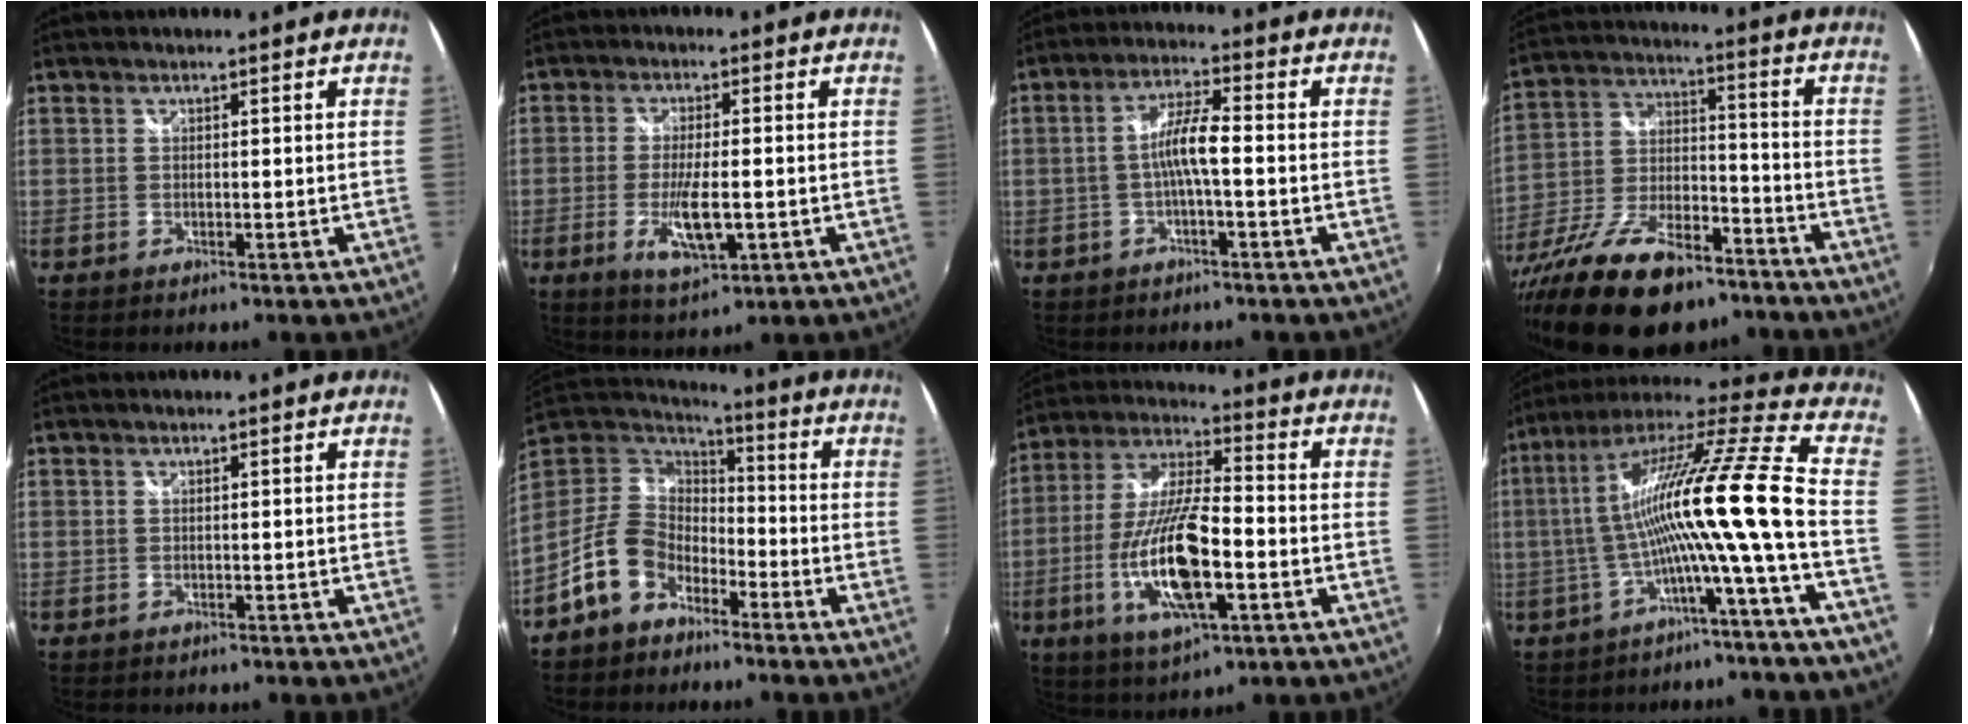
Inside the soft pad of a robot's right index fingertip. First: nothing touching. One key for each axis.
{"total": 7.9, "fx": -2.4, "fy": 2.1, "fz": 7.2, "tx": -0.140, "ty": -0.018, "tz": -0.038}
{"total": 5.7, "fx": -1.3, "fy": 0.4, "fz": 5.5, "tx": -0.111, "ty": 0.009, "tz": -0.022}
{"total": 25.1, "fx": -17.3, "fy": 10.3, "fz": 15.1, "tx": -0.295, "ty": -0.030, "tz": -0.275}
{"total": 0.6, "fx": -0.2, "fy": 0.5, "fz": 0.0, "tx": 0.000, "ty": 0.000, "tz": -0.001}
{"total": 12.4, "fx": -7.3, "fy": 8.4, "fz": 5.6, "tx": -0.129, "ty": 0.023, "tz": -0.132}
{"total": 17.9, "fx": -5.5, "fy": 5.4, "fz": 16.1, "tx": -0.332, "ty": -0.017, "tz": -0.100}
{"total": 16.5, "fx": -2.9, "fy": -1.4, "fz": 16.2, "tx": -0.266, "ty": -0.005, "tz": -0.058}